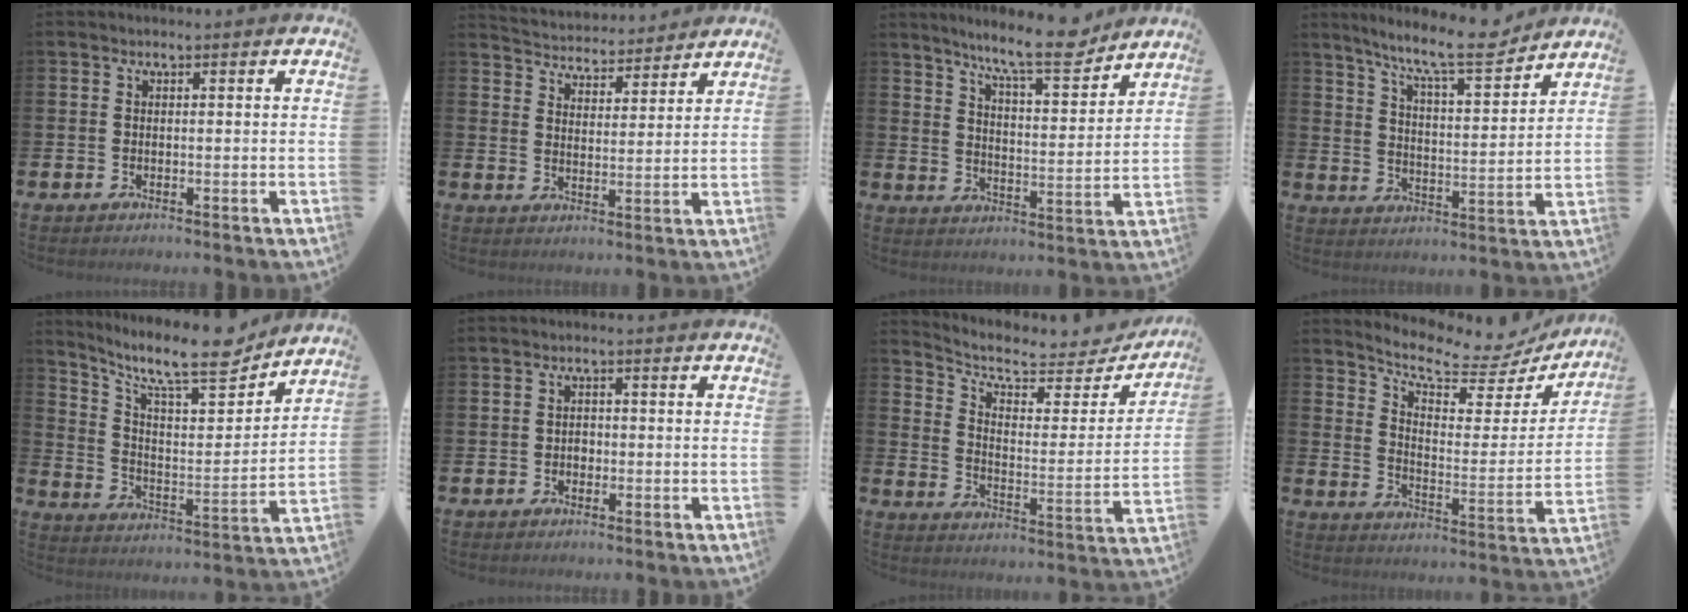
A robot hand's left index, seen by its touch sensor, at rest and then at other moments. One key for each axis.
{"total": 4.6, "fx": 4.5, "fy": 1.0, "fz": -0.2, "tx": -0.011, "ty": -0.037, "tz": 0.077}
{"total": 10.5, "fx": 9.2, "fy": 1.4, "fz": 4.7, "tx": -0.096, "ty": -0.051, "tz": 0.160}
{"total": 10.4, "fx": 9.1, "fy": 1.4, "fz": 4.8, "tx": -0.107, "ty": -0.052, "tz": 0.155}
{"total": 12.4, "fx": 10.4, "fy": 3.0, "fz": 6.1, "tx": -0.123, "ty": -0.068, "tz": 0.176}
{"total": 1.2, "fx": -0.4, "fy": 1.0, "fz": 0.6, "tx": 0.000, "ty": 0.000, "tz": -0.011}
{"total": 7.2, "fx": 6.3, "fy": 2.2, "fz": 2.6, "tx": -0.071, "ty": -0.049, "tz": 0.102}
{"total": 8.2, "fx": 7.4, "fy": 2.2, "fz": 2.8, "tx": -0.069, "ty": -0.065, "tz": 0.121}